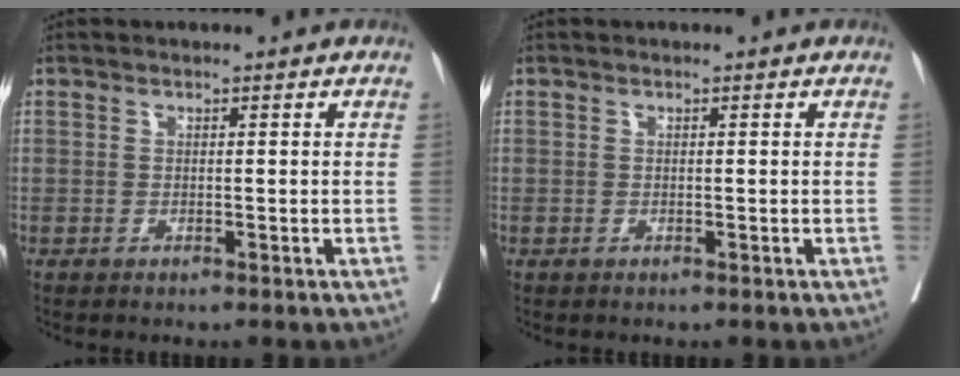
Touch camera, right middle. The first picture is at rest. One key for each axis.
{"total": 0.0}